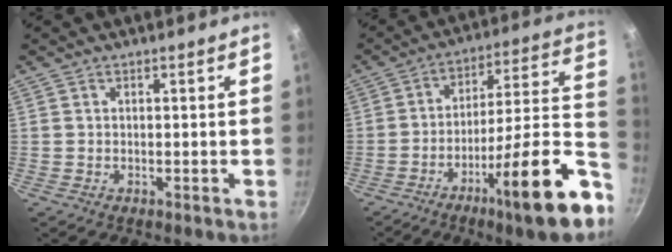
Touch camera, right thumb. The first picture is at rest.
{"total": 21.1, "force": [-9.2, 3.3, 18.7], "torque": [-0.237, 0.047, -0.146]}